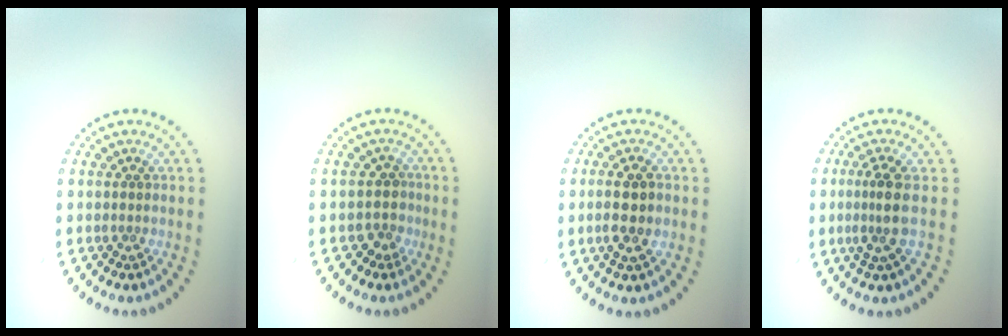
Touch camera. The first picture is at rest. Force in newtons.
{"total": 1.7, "press": 1.4, "slide": 1.0}
{"total": 3.0, "press": 2.9, "slide": 0.6}
{"total": 2.7, "press": 1.9, "slide": 1.9}